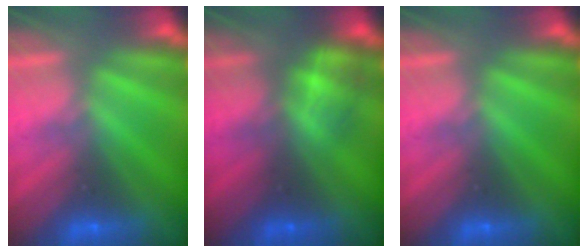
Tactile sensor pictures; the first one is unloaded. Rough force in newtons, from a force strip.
{"total": 2.3}
{"total": 0.0}